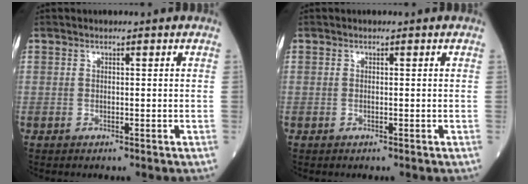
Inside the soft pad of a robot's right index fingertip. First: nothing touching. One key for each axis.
{"total": 0.0}